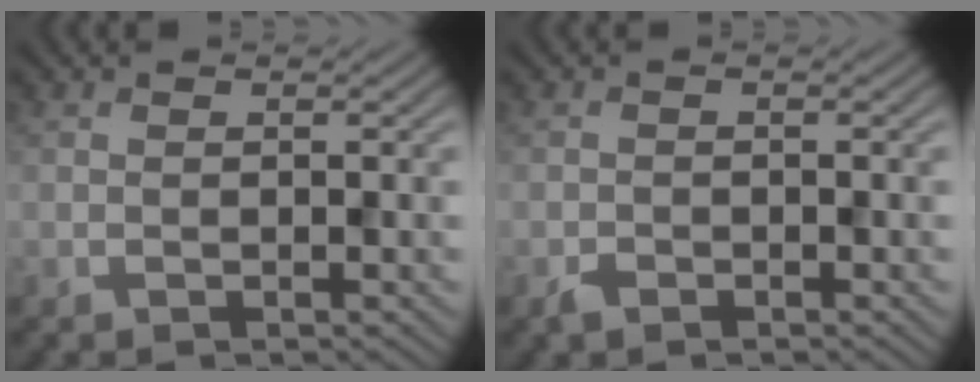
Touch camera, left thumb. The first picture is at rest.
{"total": 1.2, "force": [-0.9, 0.6, 0.5], "torque": [-0.010, -0.001, -0.019]}